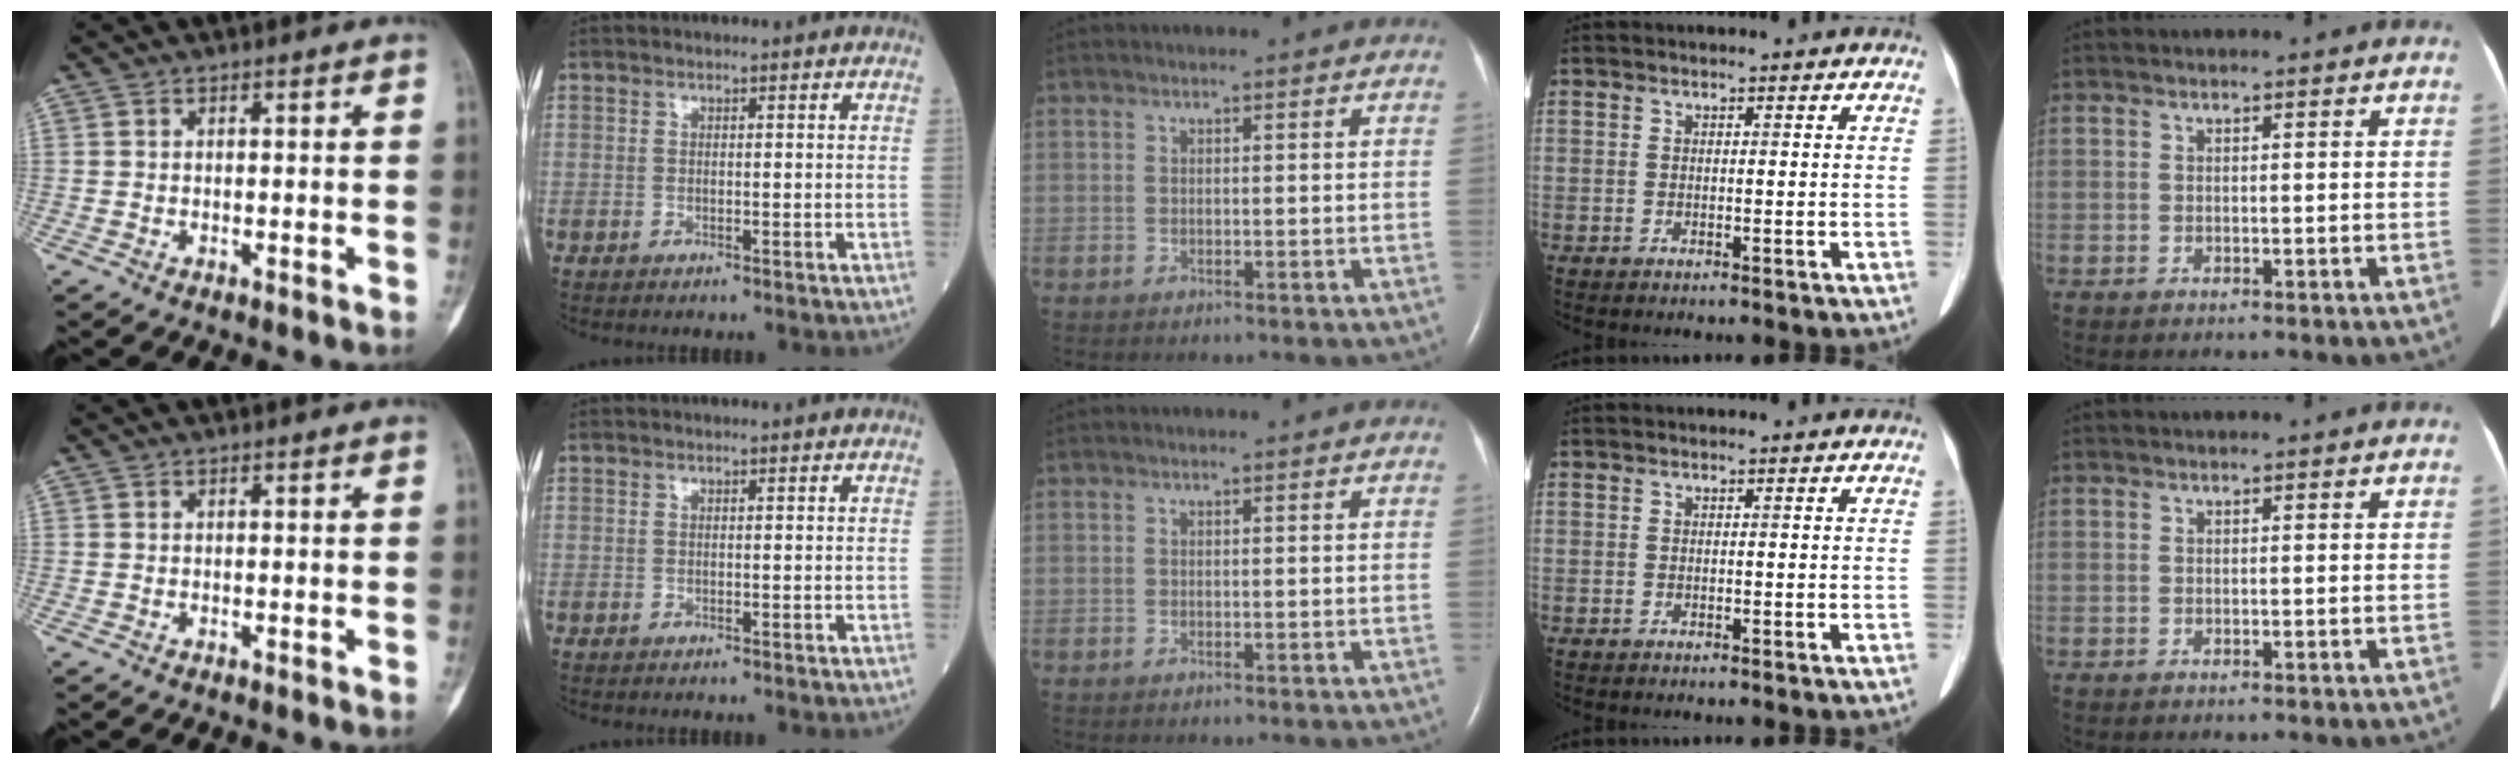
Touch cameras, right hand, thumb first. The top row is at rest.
{}